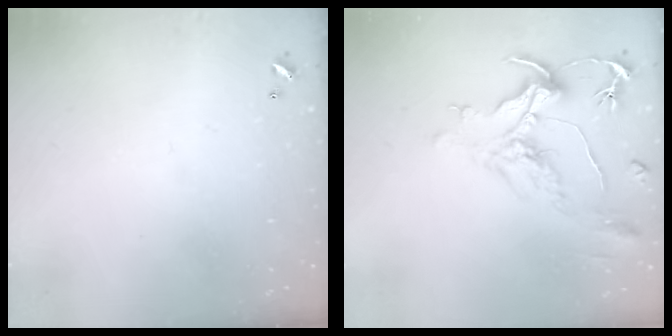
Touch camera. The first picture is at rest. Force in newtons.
{"total": 2.2, "press": 1.7, "slide": 1.3}